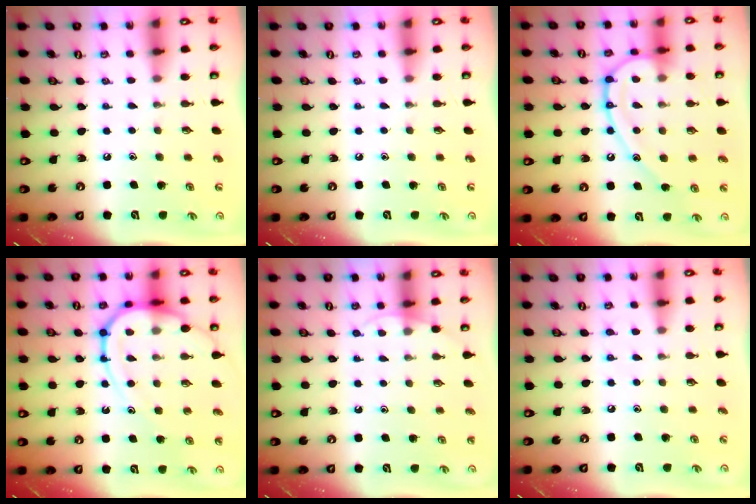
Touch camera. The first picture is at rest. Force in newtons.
{"total": 0.0}
{"total": 14.4, "press": 14.3, "slide": 1.5}
{"total": 14.0, "press": 14.0, "slide": 1.4}
{"total": 4.7, "press": 4.7, "slide": 0.3}
{"total": 4.6, "press": 4.5, "slide": 0.6}